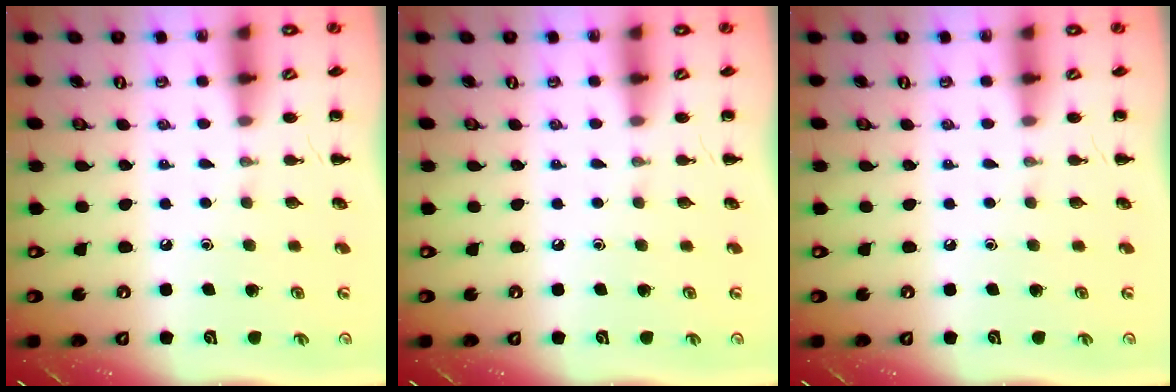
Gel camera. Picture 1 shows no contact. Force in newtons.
{"total": 0.0}
{"total": 0.0}